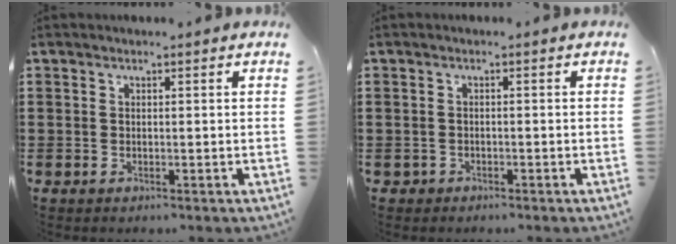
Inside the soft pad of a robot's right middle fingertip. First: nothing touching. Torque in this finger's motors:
{"motor_torque": [-0.26, -0.05, 0.00, -0.01]}